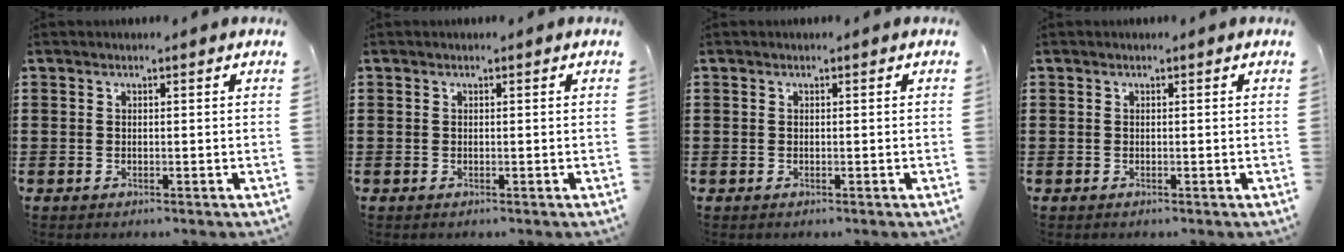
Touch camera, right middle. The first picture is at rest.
{"total": 0.0}
{"total": 0.0}
{"total": 0.0}